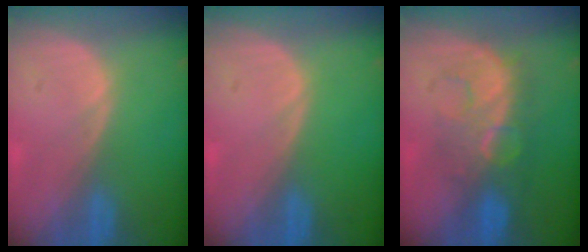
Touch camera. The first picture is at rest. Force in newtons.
{"total": 0.0}
{"total": 8.0, "press": 7.7, "slide": 2.0}